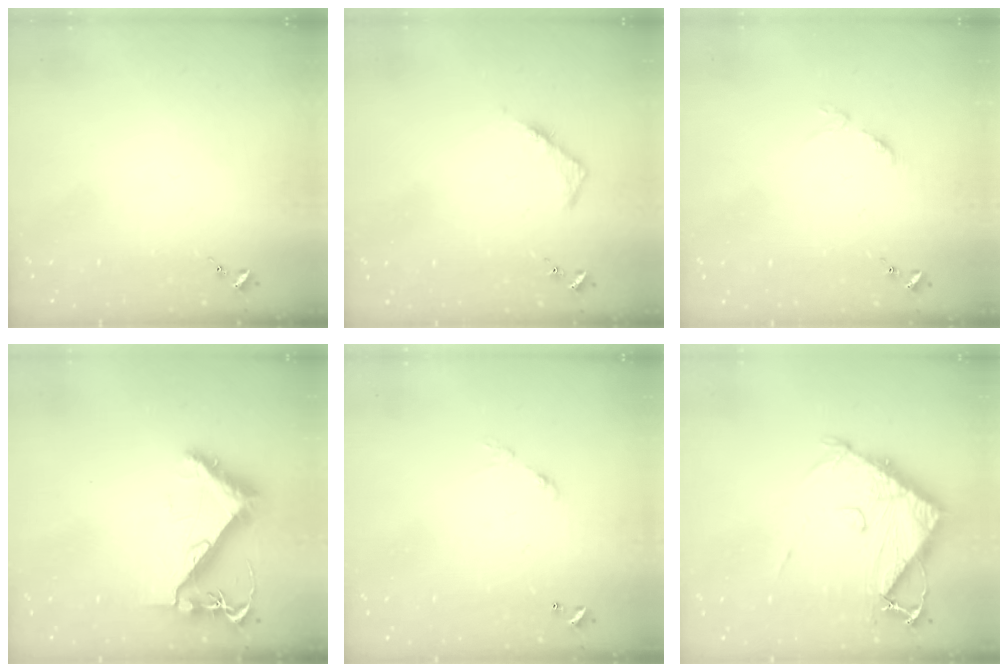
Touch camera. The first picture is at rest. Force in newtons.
{"total": 4.1, "press": 4.0, "slide": 0.5}
{"total": 3.2, "press": 3.2, "slide": 0.4}
{"total": 8.3, "press": 8.2, "slide": 1.0}
{"total": 5.5, "press": 5.5, "slide": 0.4}
{"total": 10.6, "press": 10.5, "slide": 1.0}